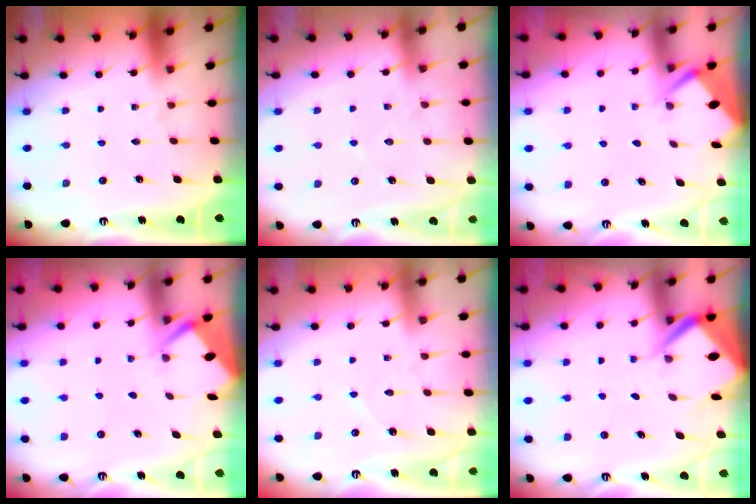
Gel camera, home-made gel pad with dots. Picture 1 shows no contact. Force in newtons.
{"total": 5.7, "press": 5.6, "slide": 0.6}
{"total": 2.8, "press": 2.8, "slide": 0.3}
{"total": 2.8, "press": 2.8, "slide": 0.3}
{"total": 3.6, "press": 3.5, "slide": 0.3}
{"total": 6.0, "press": 6.0, "slide": 0.6}